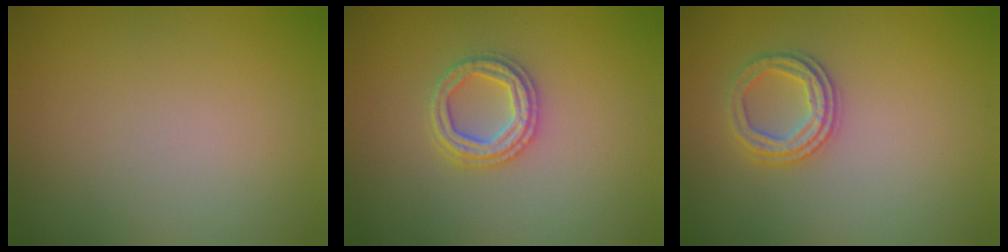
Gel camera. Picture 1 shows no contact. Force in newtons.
{"total": 2.6, "press": 2.6, "slide": 0.5}
{"total": 2.5, "press": 2.4, "slide": 0.9}